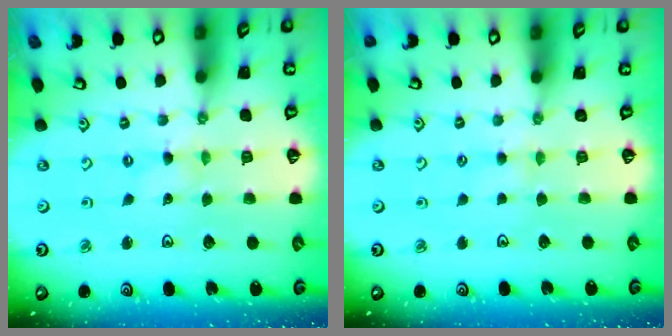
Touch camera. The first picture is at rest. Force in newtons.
{"total": 2.7, "press": 2.7, "slide": 0.4}